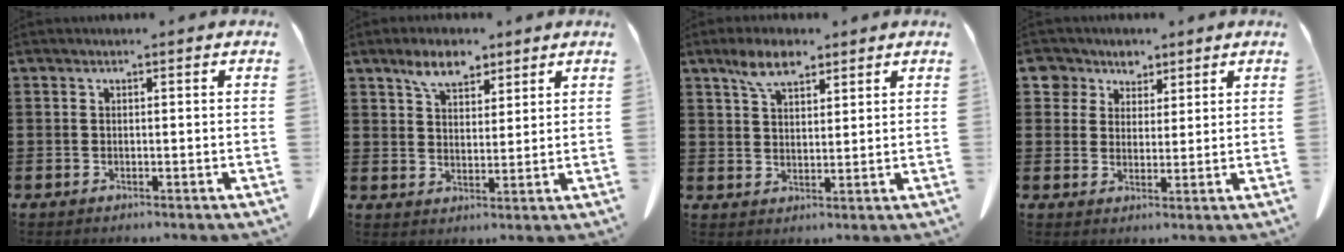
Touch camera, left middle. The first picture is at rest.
{"total": 5.8, "force": [4.3, 2.7, 2.8], "torque": [-0.059, -0.002, 0.079]}
{"total": 5.9, "force": [4.0, 2.5, 3.5], "torque": [-0.079, 0.006, 0.074]}
{"total": 5.0, "force": [3.5, 3.6, 0.7], "torque": [-0.031, 0.000, 0.063]}